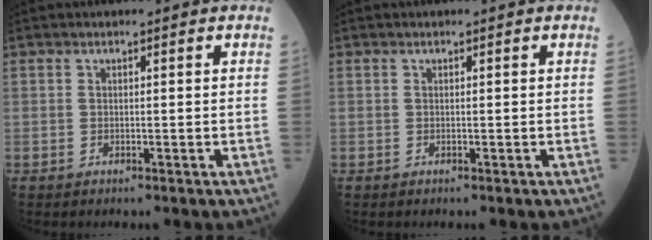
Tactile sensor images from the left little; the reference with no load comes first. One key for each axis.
{"total": 0.0}